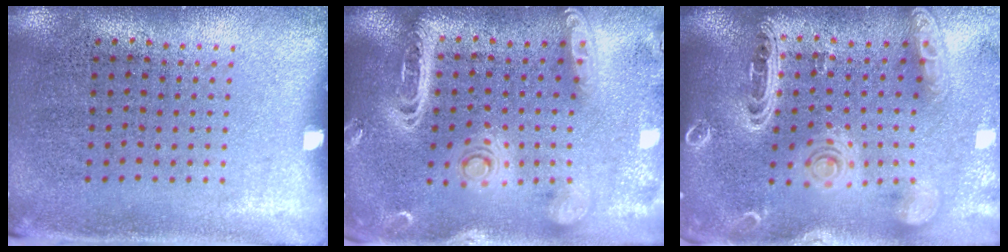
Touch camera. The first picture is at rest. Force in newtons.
{"total": 2.9, "press": 2.5, "slide": 1.6}
{"total": 2.8, "press": 2.5, "slide": 1.4}